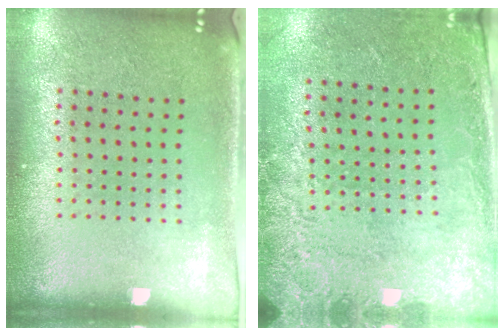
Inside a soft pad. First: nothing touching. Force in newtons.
{"total": 2.7, "press": 1.9, "slide": 1.9}